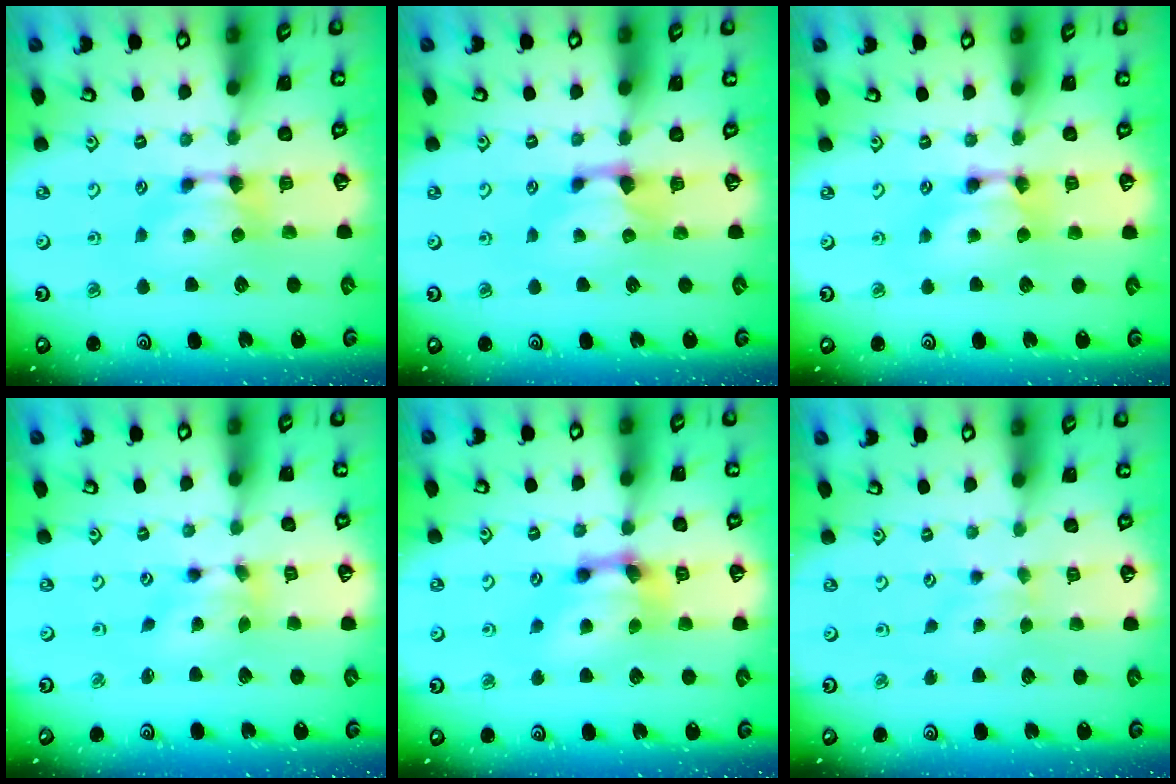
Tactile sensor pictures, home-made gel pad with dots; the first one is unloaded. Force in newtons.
{"total": 0.6, "press": 0.1, "slide": 0.6}
{"total": 1.8, "press": 1.7, "slide": 0.0}
{"total": 4.1, "press": 3.6, "slide": 1.8}
{"total": 5.4, "press": 4.7, "slide": 2.6}
{"total": 0.6, "press": 0.4, "slide": 0.4}